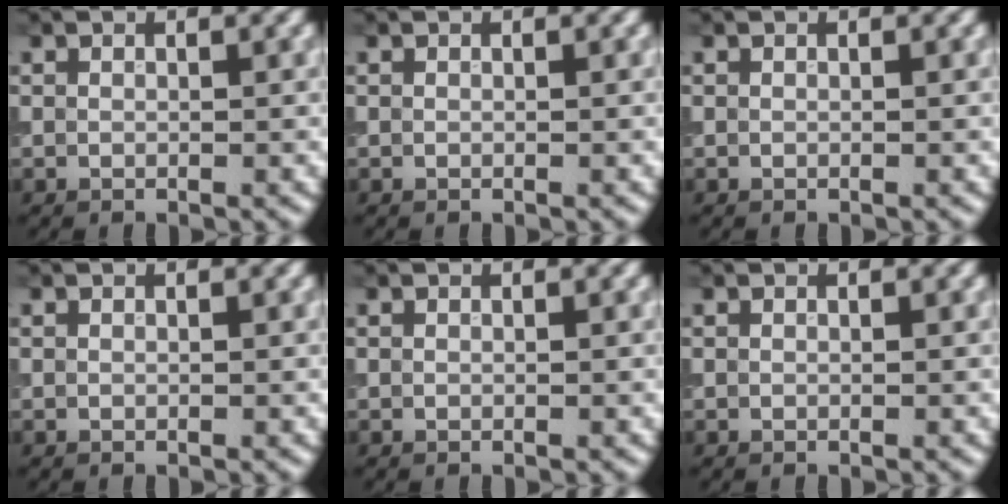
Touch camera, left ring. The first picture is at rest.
{"total": 0.0}
{"total": 0.0}
{"total": 0.0}
{"total": 0.0}
{"total": 0.0}